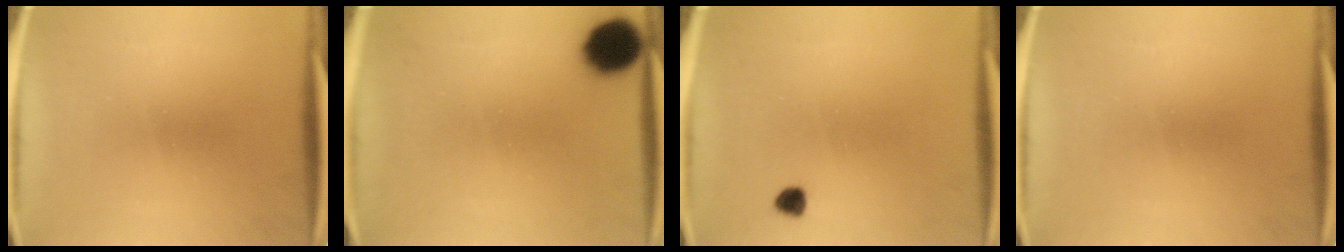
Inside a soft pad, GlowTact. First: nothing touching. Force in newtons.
{"total": 6.1}
{"total": 1.8}
{"total": 0.0}